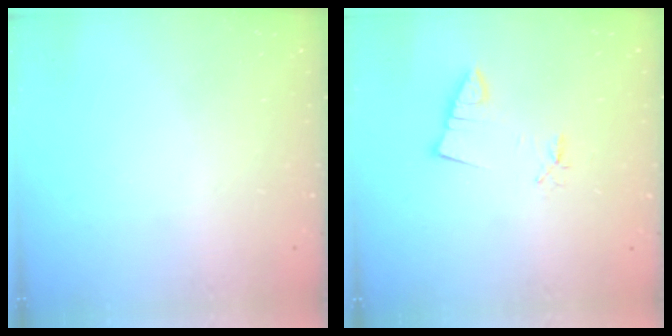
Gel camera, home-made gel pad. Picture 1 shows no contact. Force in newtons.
{"total": 2.1, "press": 2.1, "slide": 0.2}